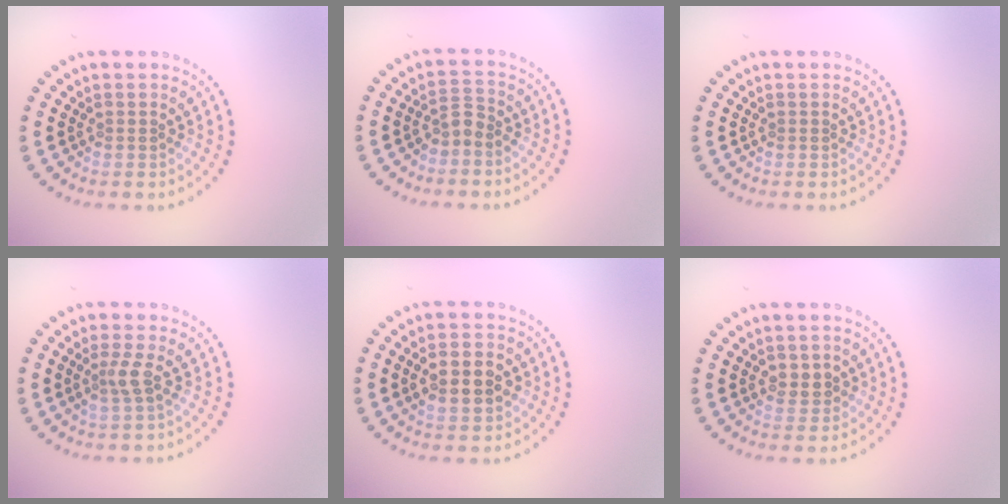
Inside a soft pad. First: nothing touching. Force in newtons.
{"total": 1.8, "press": 1.4, "slide": 1.2}
{"total": 0.0}
{"total": 1.9, "press": 1.4, "slide": 1.3}
{"total": 4.5, "press": 4.5, "slide": 0.1}
{"total": 2.0, "press": 1.8, "slide": 0.8}